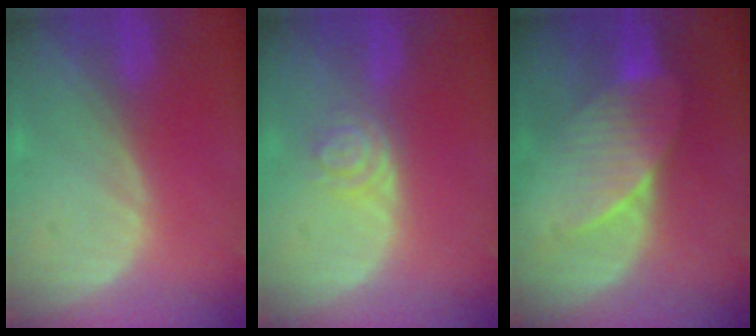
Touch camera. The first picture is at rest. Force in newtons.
{"total": 4.2, "press": 3.6, "slide": 2.1}
{"total": 7.2, "press": 6.6, "slide": 2.8}